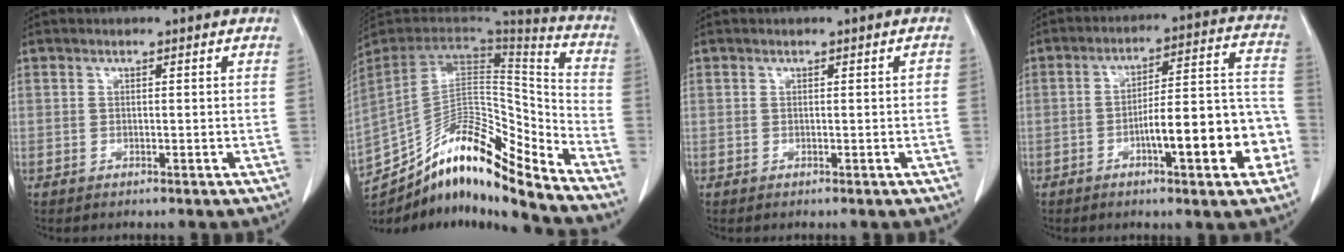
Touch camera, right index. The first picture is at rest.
{"total": 20.4, "force": [-16.9, 2.8, 11.2], "torque": [-0.229, 0.024, -0.299]}
{"total": 0.5, "force": [-0.1, 0.2, 0.4], "torque": [-0.003, 0.002, 0.000]}
{"total": 14.1, "force": [-4.9, 2.8, 12.9], "torque": [-0.172, 0.032, -0.065]}